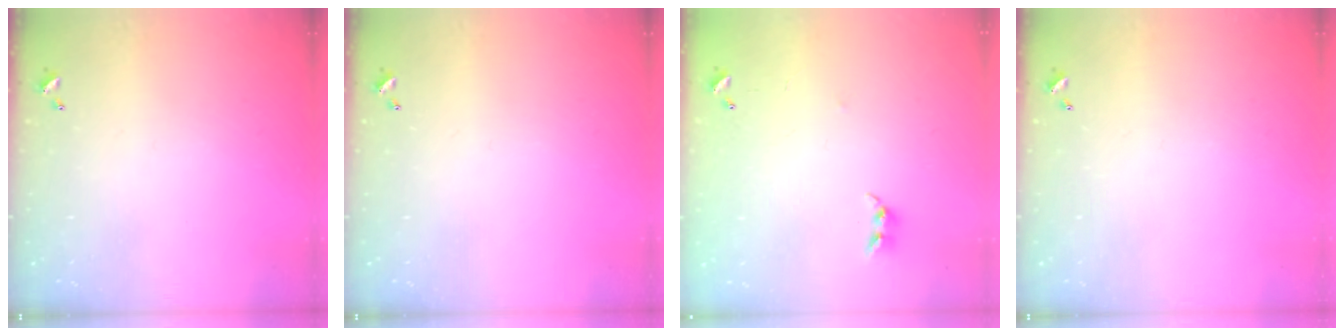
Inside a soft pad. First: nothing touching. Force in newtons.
{"total": 0.0}
{"total": 7.4, "press": 7.4, "slide": 0.5}
{"total": 0.0}